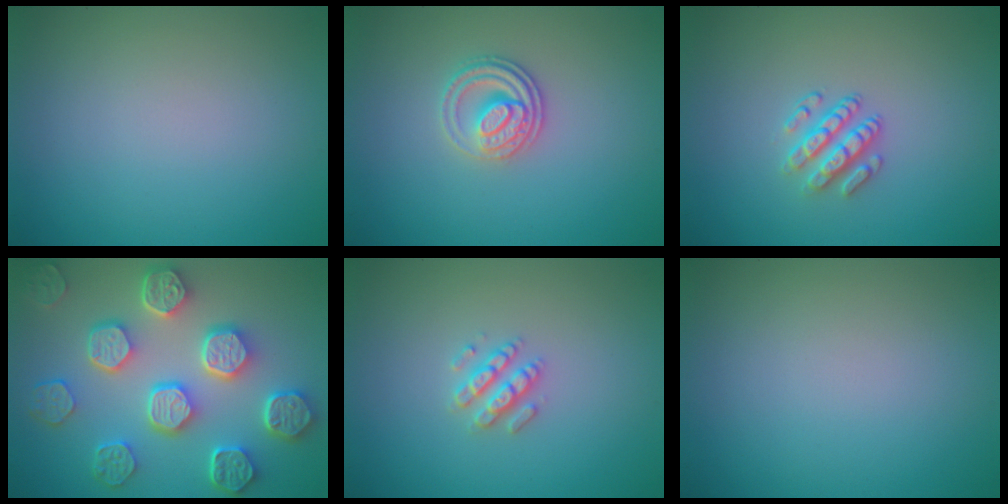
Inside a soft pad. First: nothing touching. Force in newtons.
{"total": 2.8, "press": 2.6, "slide": 1.0}
{"total": 2.3, "press": 1.9, "slide": 1.4}
{"total": 8.5, "press": 6.6, "slide": 5.3}
{"total": 2.5, "press": 2.4, "slide": 0.5}
{"total": 0.0}